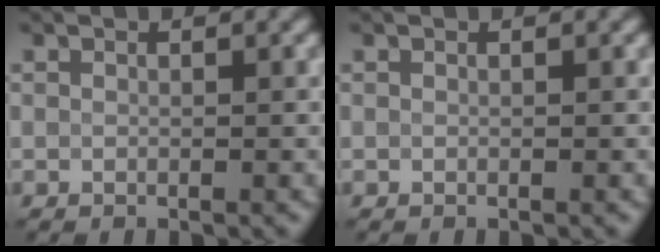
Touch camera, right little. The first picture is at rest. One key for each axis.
{"total": 0.0}